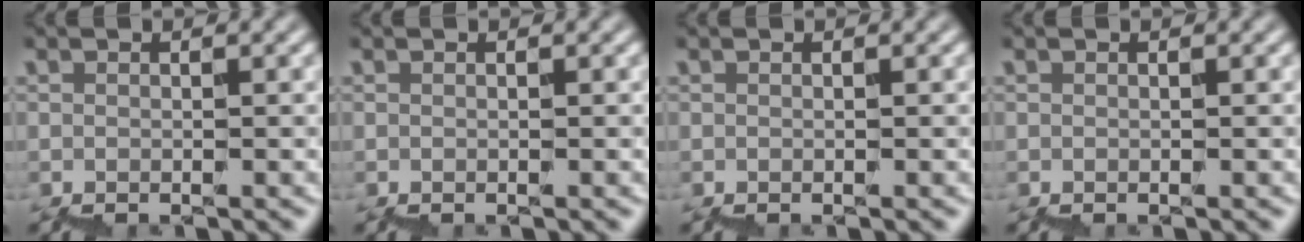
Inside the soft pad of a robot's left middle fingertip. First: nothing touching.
{"total": 0.0}
{"total": 0.0}
{"total": 0.0}